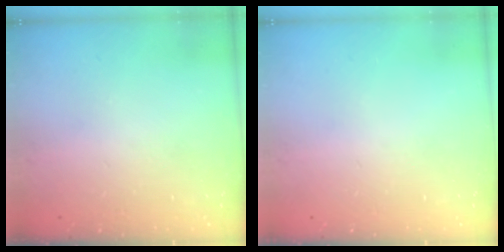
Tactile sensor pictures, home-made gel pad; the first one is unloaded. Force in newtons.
{"total": 0.0}